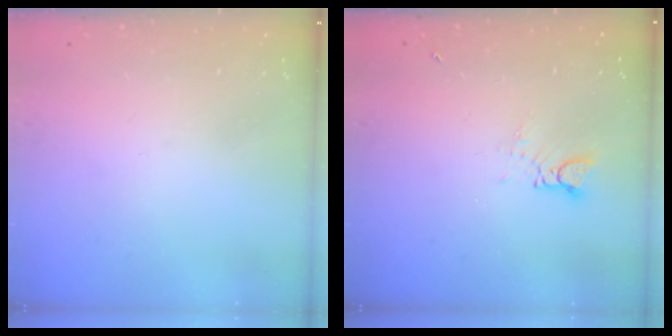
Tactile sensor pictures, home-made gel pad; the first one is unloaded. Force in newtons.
{"total": 2.7, "press": 2.7, "slide": 0.2}